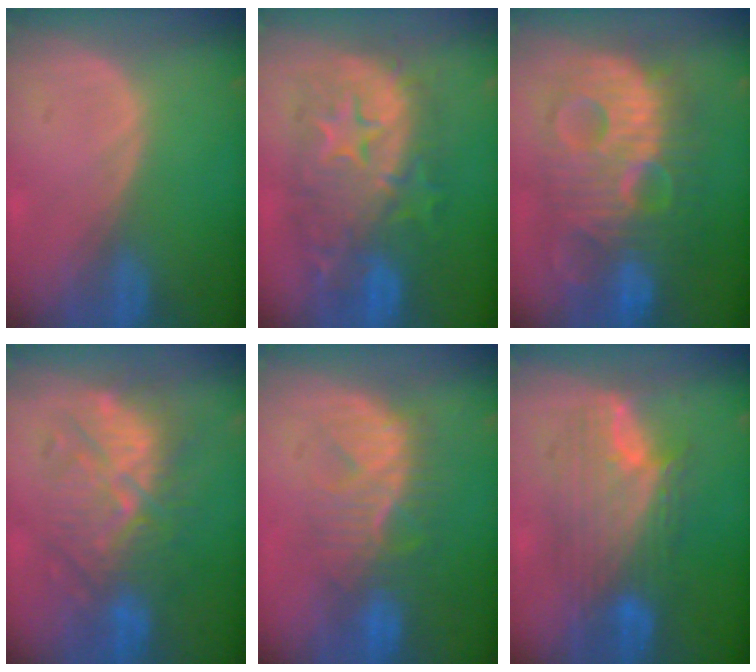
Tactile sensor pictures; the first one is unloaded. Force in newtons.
{"total": 12.6, "press": 12.6, "slide": 1.0}
{"total": 13.7, "press": 13.6, "slide": 1.1}
{"total": 10.1, "press": 10.0, "slide": 0.4}
{"total": 8.3, "press": 8.2, "slide": 1.5}
{"total": 9.1, "press": 9.0, "slide": 0.5}